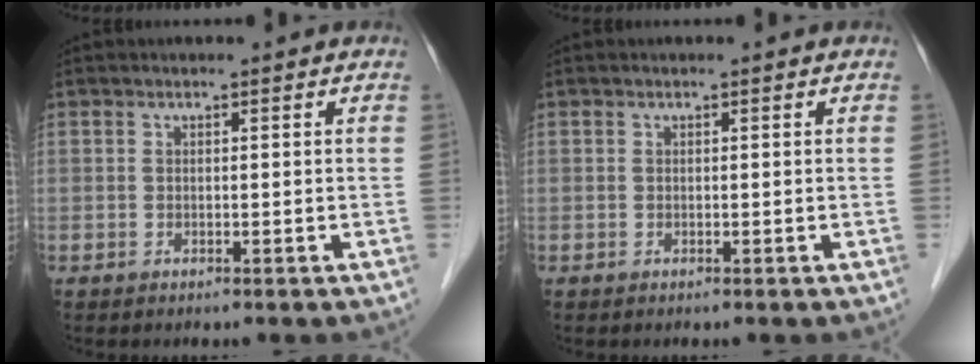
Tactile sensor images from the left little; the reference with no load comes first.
{"total": 0.0}